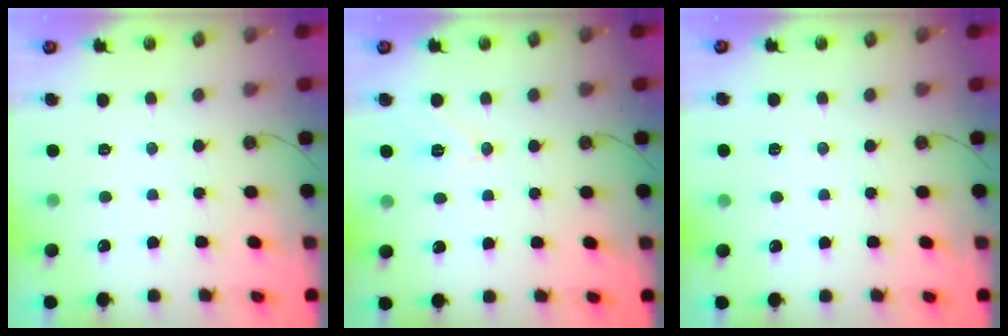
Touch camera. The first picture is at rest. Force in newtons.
{"total": 7.8, "press": 6.8, "slide": 3.9}
{"total": 3.9, "press": 2.9, "slide": 2.6}